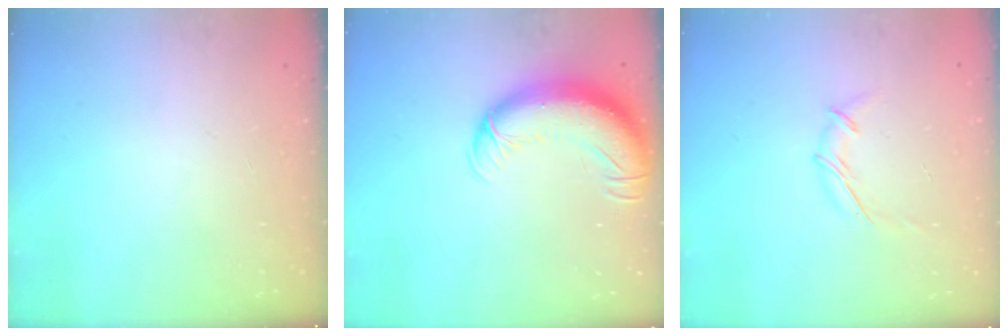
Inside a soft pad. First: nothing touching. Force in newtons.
{"total": 14.5, "press": 14.1, "slide": 3.5}
{"total": 6.0, "press": 6.0, "slide": 0.7}